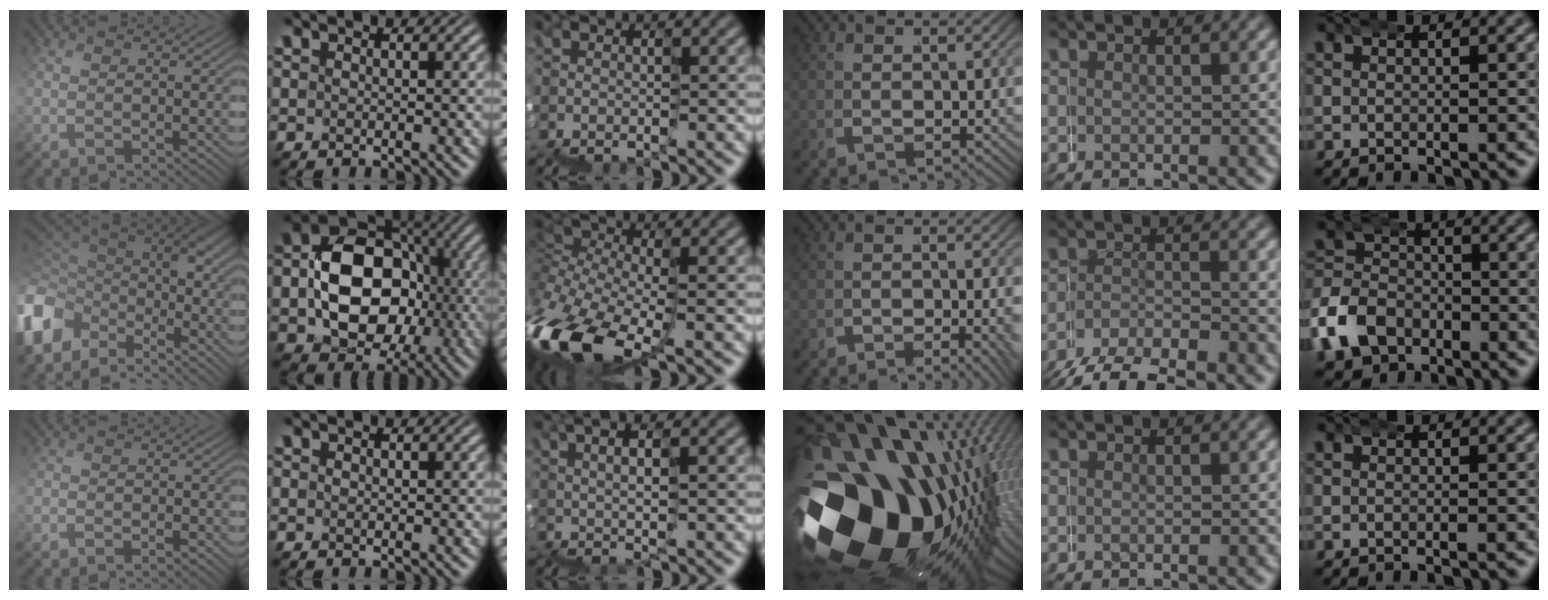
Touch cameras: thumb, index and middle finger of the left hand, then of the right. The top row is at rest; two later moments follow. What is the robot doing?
{"motion": "wrap", "object": "duck tape"}